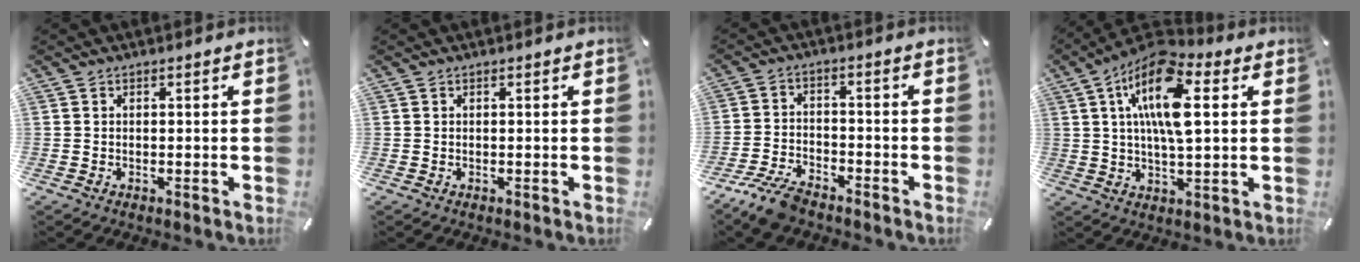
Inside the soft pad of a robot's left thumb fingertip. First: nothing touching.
{"total": 0.0}
{"total": 7.5, "force": [-6.1, 2.5, 3.5], "torque": [-0.079, 0.023, -0.118]}
{"total": 15.2, "force": [4.6, 6.5, 13.0], "torque": [-0.257, -0.007, 0.077]}